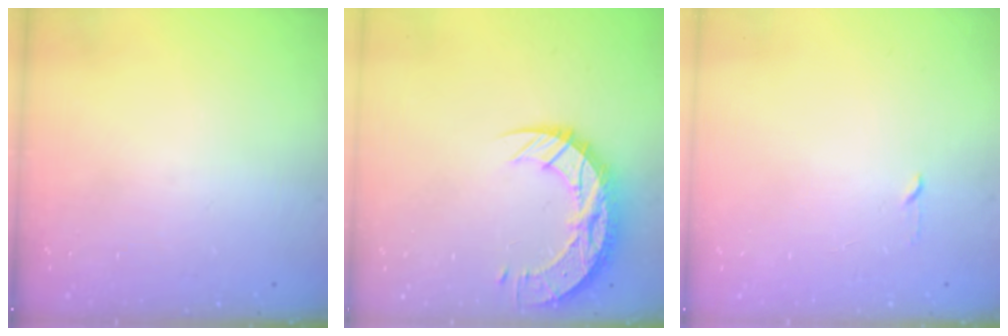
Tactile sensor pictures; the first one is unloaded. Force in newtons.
{"total": 16.5, "press": 16.4, "slide": 1.2}
{"total": 2.3, "press": 2.2, "slide": 0.3}